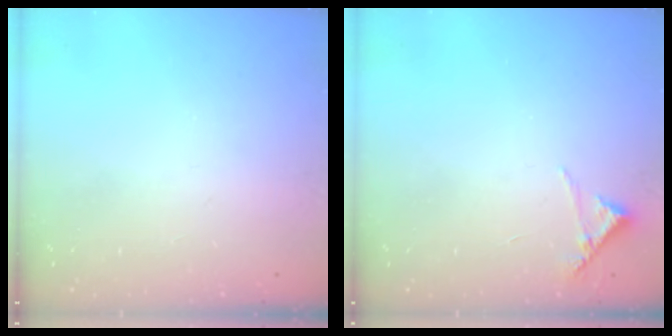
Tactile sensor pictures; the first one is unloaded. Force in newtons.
{"total": 6.4, "press": 6.4, "slide": 0.2}